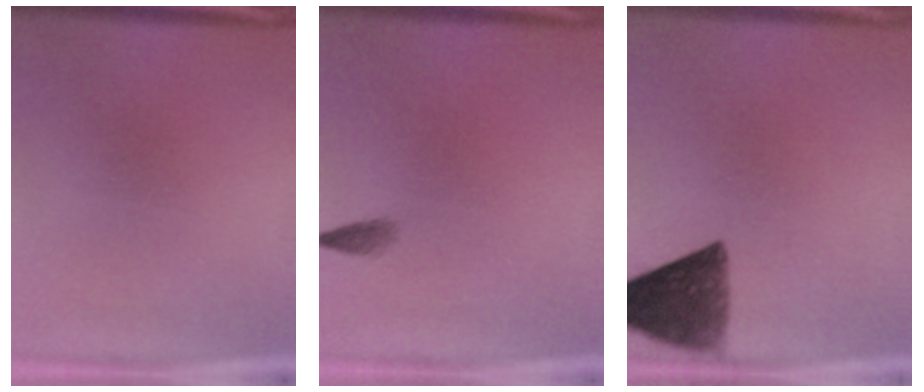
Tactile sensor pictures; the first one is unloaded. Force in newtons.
{"total": 1.0}
{"total": 10.3}